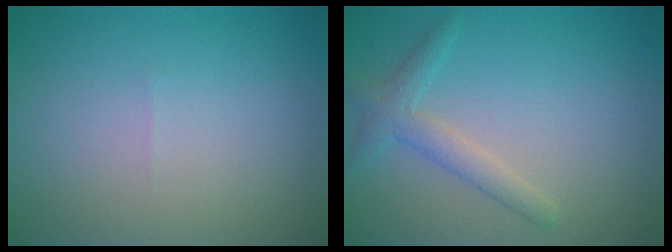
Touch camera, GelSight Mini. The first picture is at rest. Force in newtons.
{"total": 2.4, "press": 2.4, "slide": 0.2}